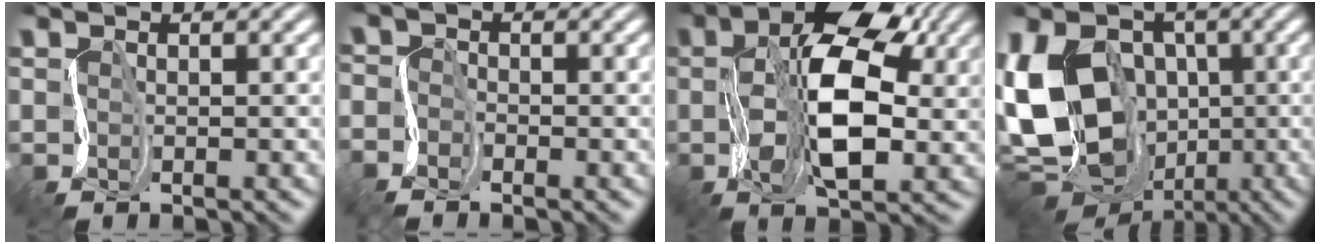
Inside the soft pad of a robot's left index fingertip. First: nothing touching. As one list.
[{"total": 2.2, "force": [-2.2, 0.4, -0.2], "torque": [-0.001, -0.005, -0.048]}, {"total": 10.7, "force": [0.8, 5.2, 9.4], "torque": [-0.153, 0.007, 0.009]}, {"total": 18.5, "force": [-2.2, 14.9, 10.7], "torque": [-0.233, -0.010, -0.070]}]